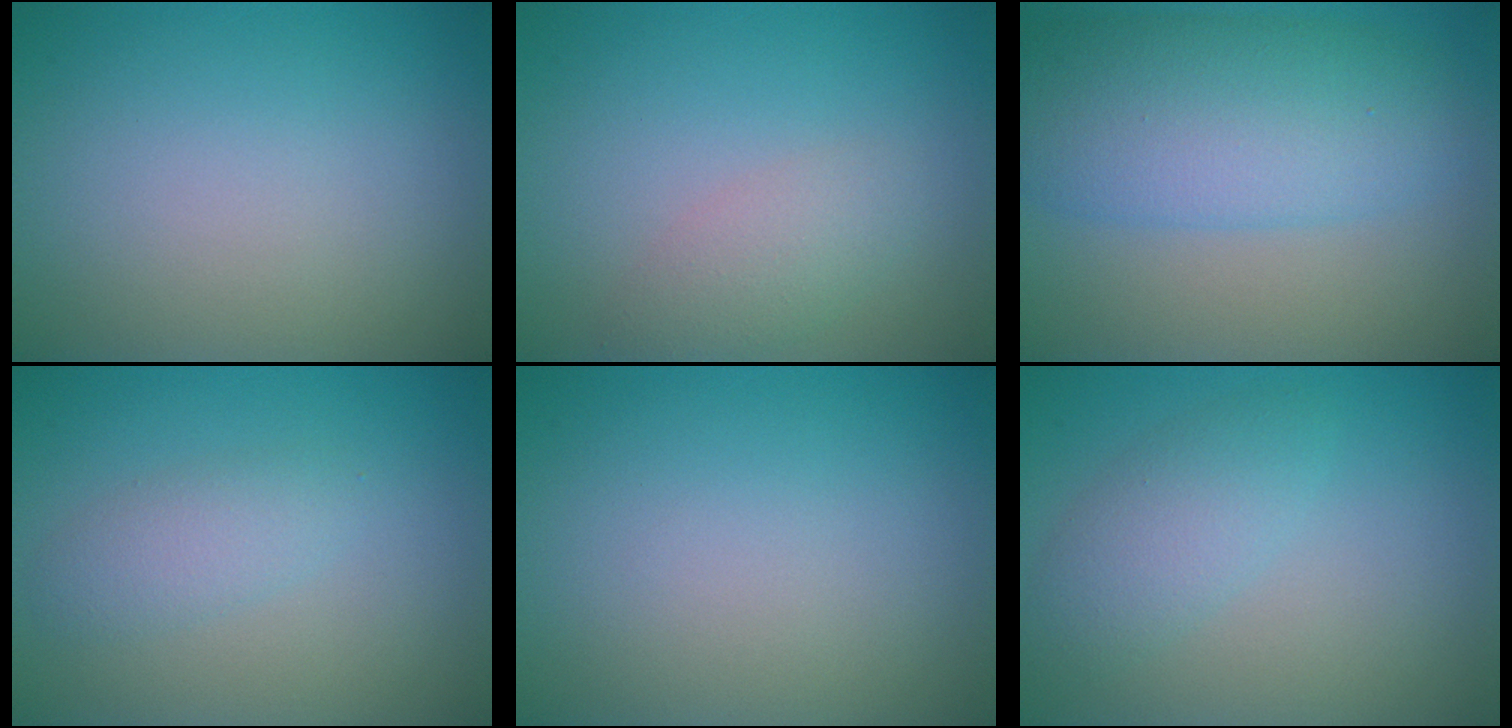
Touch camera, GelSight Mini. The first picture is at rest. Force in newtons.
{"total": 2.3, "press": 2.3, "slide": 0.1}
{"total": 7.8, "press": 7.8, "slide": 0.1}
{"total": 2.0, "press": 2.0, "slide": 0.1}
{"total": 0.0}
{"total": 2.8, "press": 2.8, "slide": 0.1}